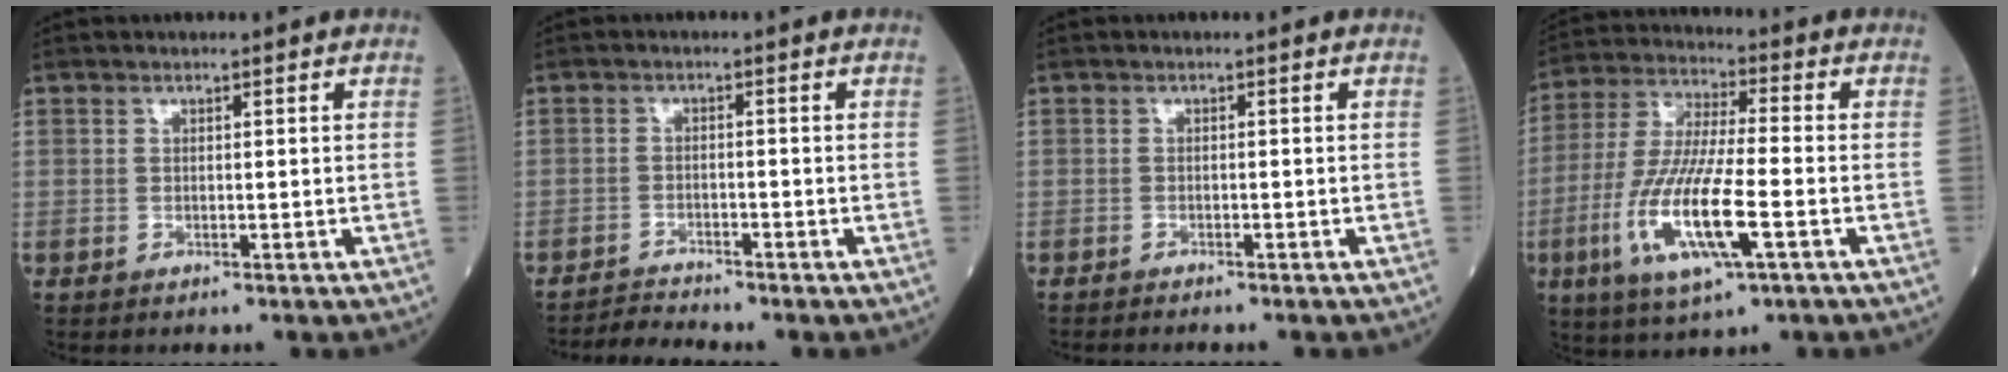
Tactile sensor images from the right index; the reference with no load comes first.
{"total": 2.7, "force": [-2.4, -1.0, -0.5], "torque": [0.008, -0.019, -0.046]}
{"total": 2.4, "force": [-2.2, 0.1, 1.1], "torque": [-0.018, -0.003, -0.027]}
{"total": 14.7, "force": [-4.7, 2.0, 13.8], "torque": [-0.287, -0.019, -0.087]}